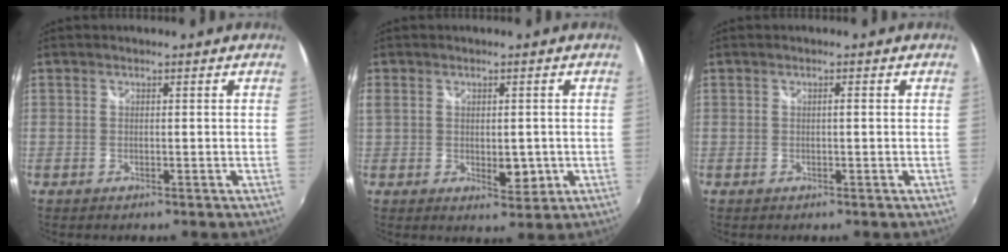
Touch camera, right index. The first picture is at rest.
{"total": 6.9, "force": [-0.1, 4.4, 5.3], "torque": [-0.097, -0.010, 0.004]}
{"total": 0.7, "force": [0.0, 0.0, 0.7], "torque": [-0.012, 0.003, -0.002]}